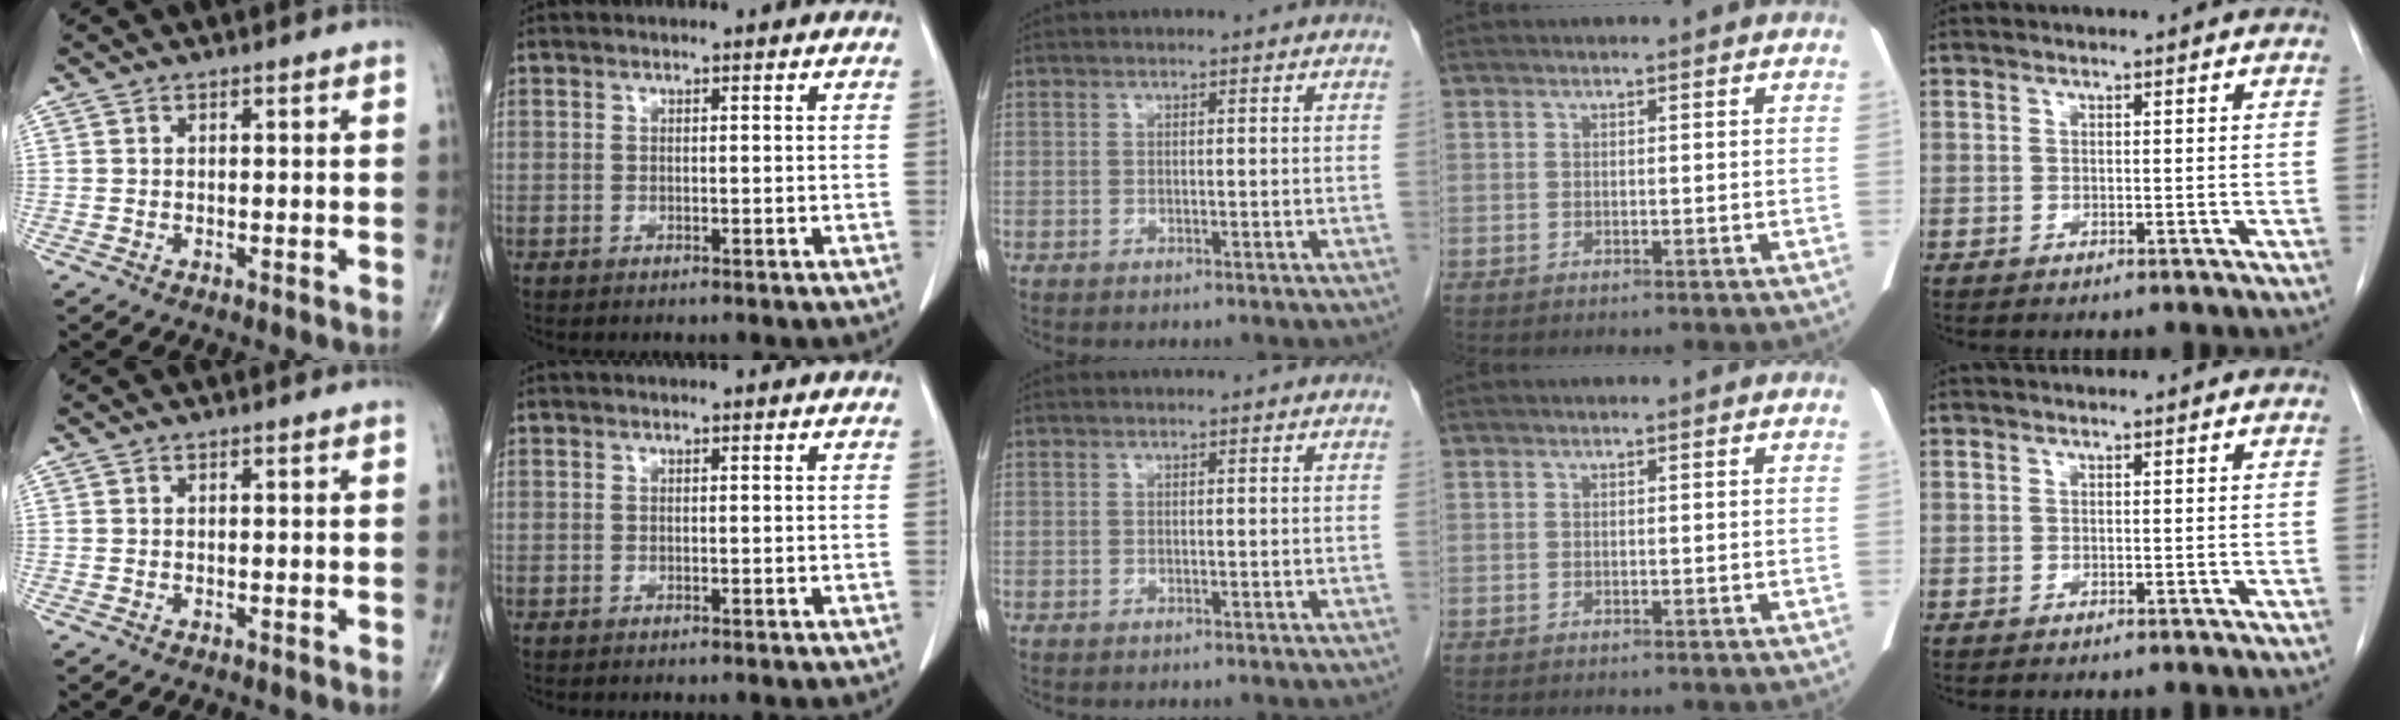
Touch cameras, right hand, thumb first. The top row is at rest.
{}